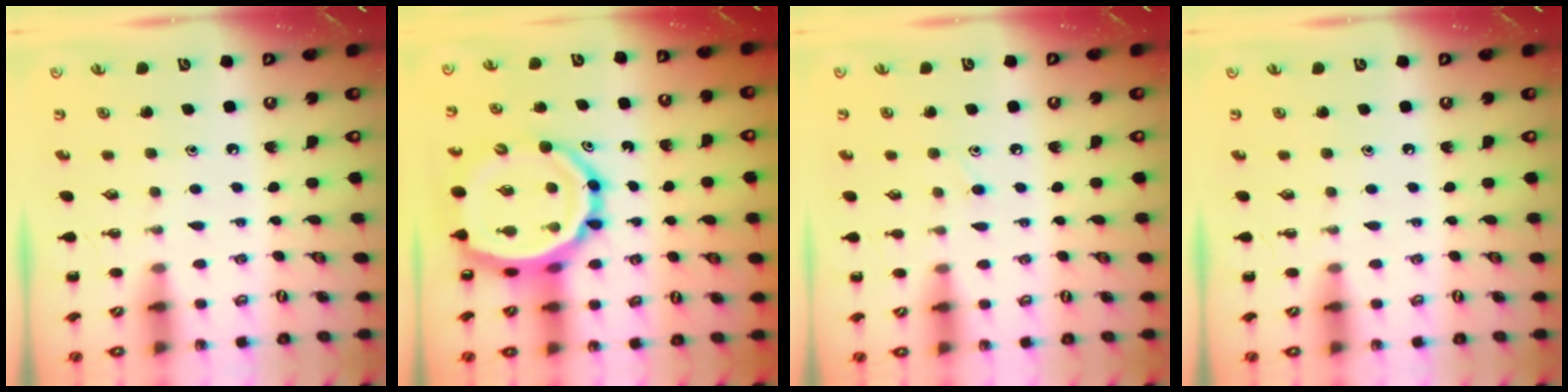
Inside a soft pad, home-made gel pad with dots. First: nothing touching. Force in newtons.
{"total": 16.8, "press": 16.2, "slide": 4.3}
{"total": 6.5, "press": 6.0, "slide": 2.5}
{"total": 0.0}